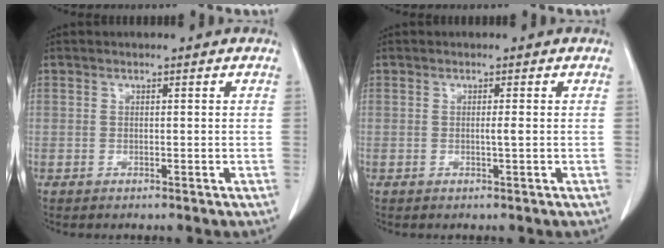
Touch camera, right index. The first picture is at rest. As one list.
[{"total": 0.9, "force": [-0.1, -0.2, 0.8], "torque": [-0.014, -0.002, -0.003]}]